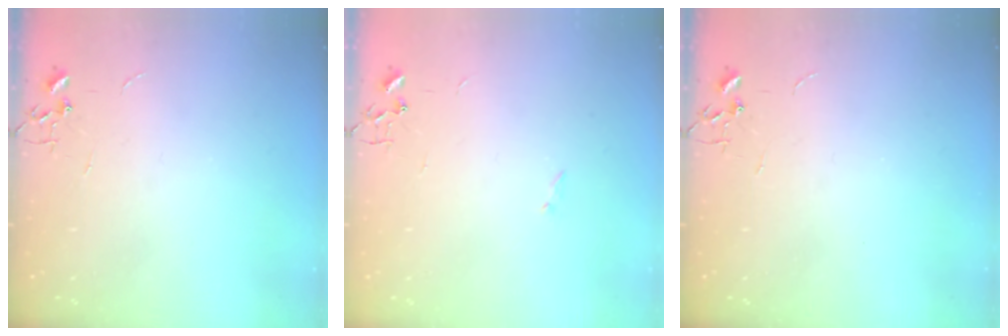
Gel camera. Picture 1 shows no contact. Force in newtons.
{"total": 0.9, "press": 0.9, "slide": 0.2}
{"total": 0.0}